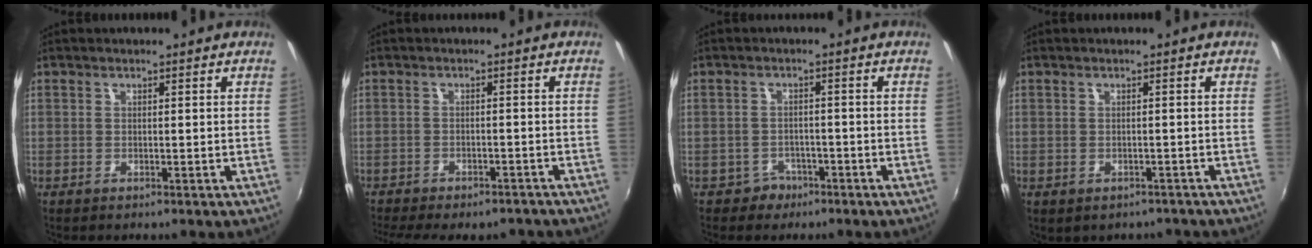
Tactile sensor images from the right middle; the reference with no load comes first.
{"total": 11.7, "force": [-9.9, 3.6, 5.0], "torque": [-0.113, -0.023, -0.134]}
{"total": 3.4, "force": [-2.2, 2.7, 0.0], "torque": [-0.009, 0.007, -0.034]}
{"total": 3.4, "force": [-2.4, 2.1, 1.3], "torque": [-0.029, -0.013, -0.025]}